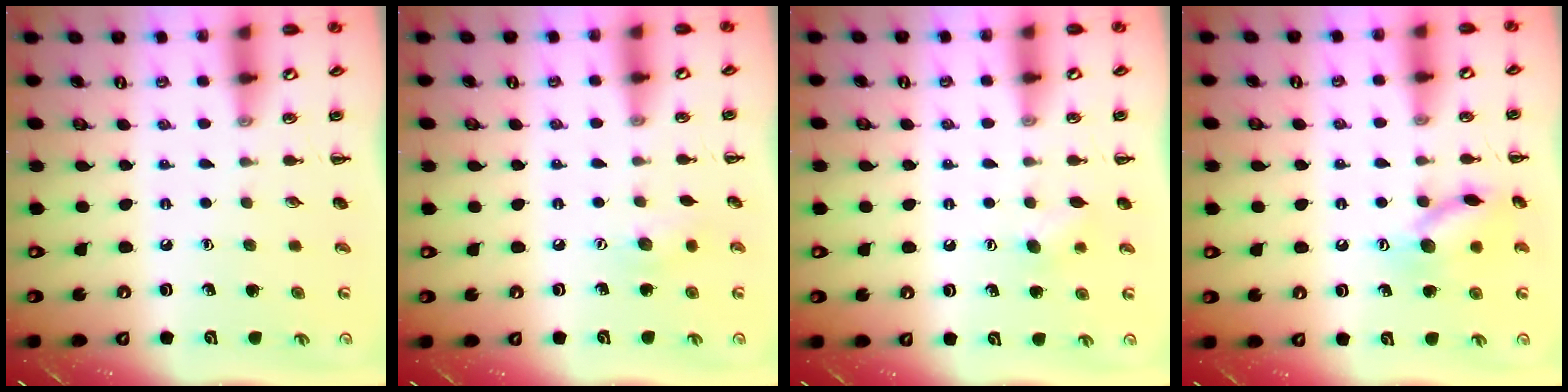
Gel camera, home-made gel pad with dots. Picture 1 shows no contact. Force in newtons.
{"total": 6.5, "press": 6.3, "slide": 1.4}
{"total": 6.3, "press": 6.1, "slide": 1.5}
{"total": 12.4, "press": 12.3, "slide": 0.9}